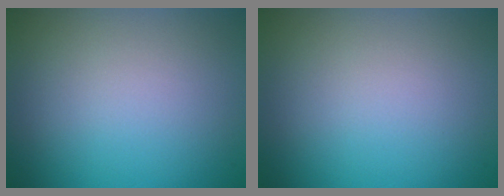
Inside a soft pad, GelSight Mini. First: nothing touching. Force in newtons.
{"total": 0.0}